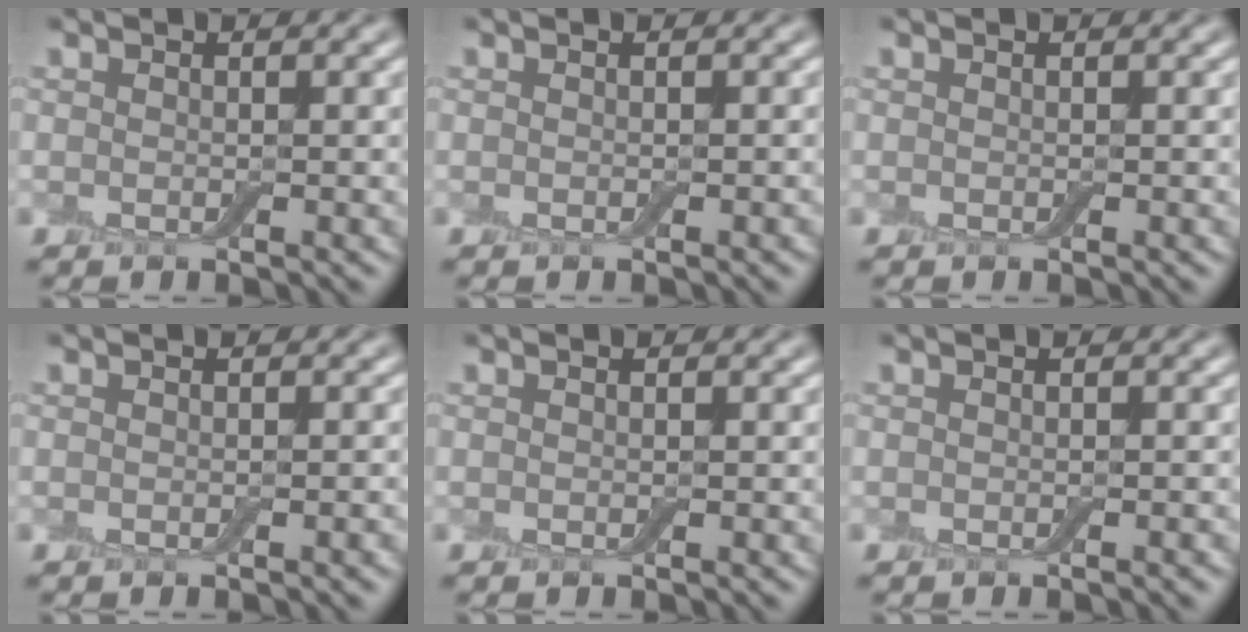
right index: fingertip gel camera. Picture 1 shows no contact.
{"total": 0.0}
{"total": 0.0}
{"total": 0.8, "force": [-0.3, 0.1, 0.7], "torque": [-0.007, 0.002, -0.004]}
{"total": 0.0}
{"total": 0.5, "force": [-0.3, 0.0, 0.4], "torque": [-0.005, 0.001, -0.004]}